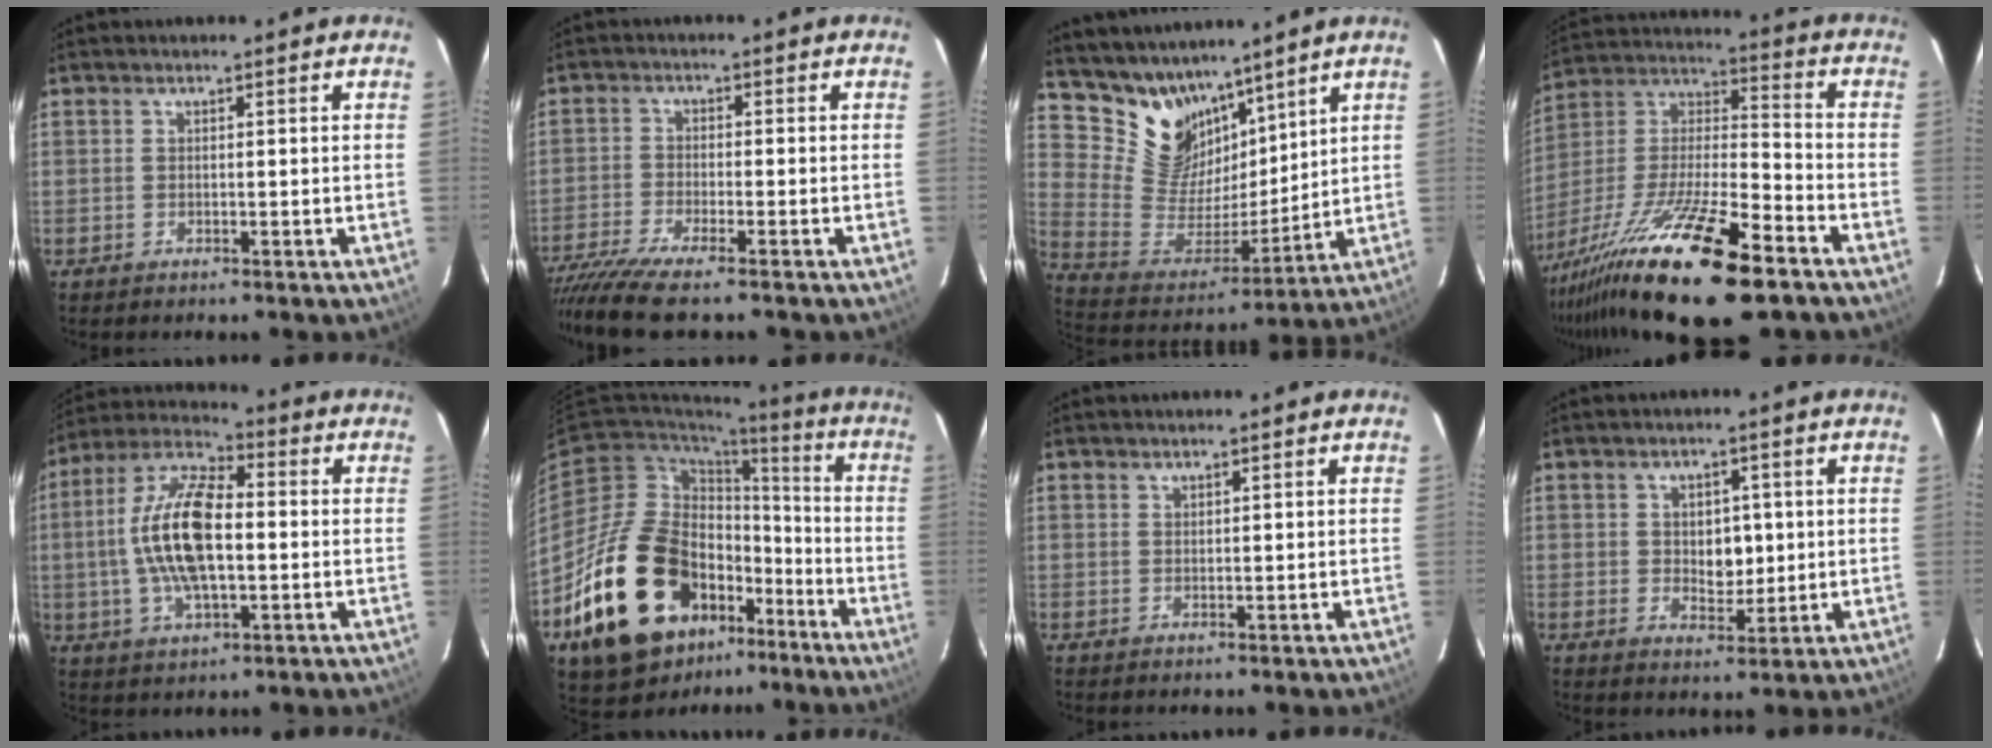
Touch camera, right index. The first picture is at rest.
{"total": 10.0, "force": [-8.3, 0.5, 5.5], "torque": [-0.136, -0.042, -0.154]}
{"total": 14.8, "force": [11.5, 8.1, 4.6], "torque": [-0.107, -0.005, 0.235]}
{"total": 26.4, "force": [-17.4, 5.4, 19.2], "torque": [-0.364, -0.043, -0.304]}
{"total": 15.3, "force": [-0.6, 6.3, 13.9], "torque": [-0.281, 0.012, -0.016]}
{"total": 25.6, "force": [-12.2, 15.1, 16.7], "torque": [-0.328, -0.004, -0.191]}
{"total": 0.6, "force": [0.6, 0.2, 0.0], "torque": [0.001, 0.000, 0.012]}
{"total": 5.2, "force": [0.5, 3.8, 3.5], "torque": [-0.053, 0.002, 0.014]}